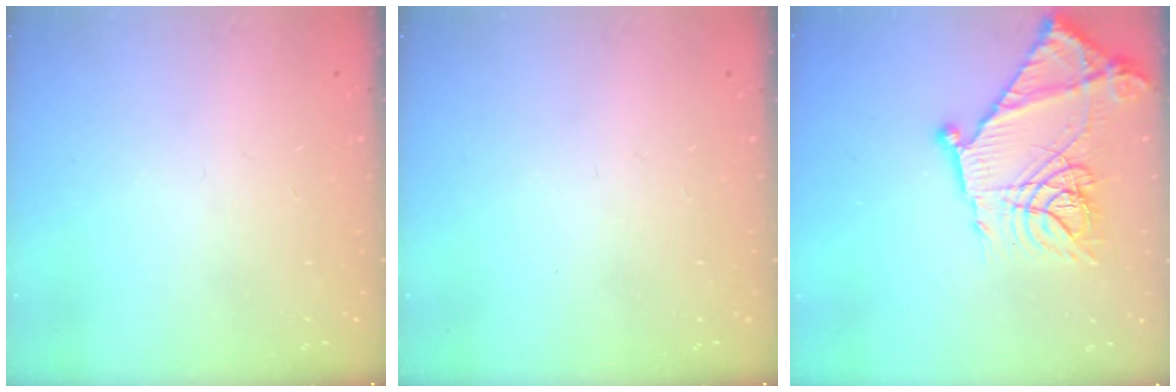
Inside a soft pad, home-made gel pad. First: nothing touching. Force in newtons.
{"total": 0.0}
{"total": 21.3, "press": 21.2, "slide": 1.6}